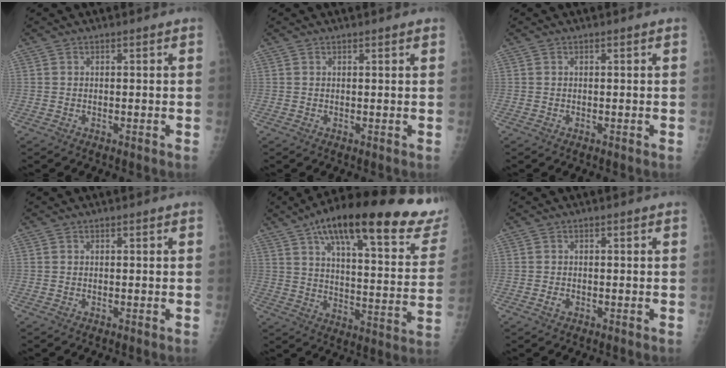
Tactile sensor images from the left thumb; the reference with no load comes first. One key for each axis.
{"total": 1.0, "fx": 0.8, "fy": 0.2, "fz": 0.6, "tx": -0.004, "ty": 0.000, "tz": 0.011}
{"total": 0.0}
{"total": 0.0}
{"total": 31.2, "fx": 20.4, "fy": 8.5, "fz": 22.0, "tx": -0.291, "ty": -0.038, "tz": 0.279}
{"total": 0.9, "fx": -0.4, "fy": 0.6, "fz": 0.6, "tx": -0.013, "ty": 0.002, "tz": -0.006}